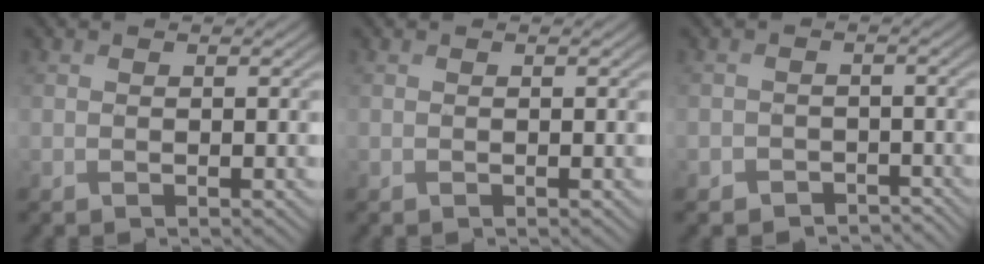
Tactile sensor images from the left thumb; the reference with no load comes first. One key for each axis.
{"total": 0.0}
{"total": 3.0, "fx": -2.1, "fy": 2.1, "fz": 0.4, "tx": 0.000, "ty": -0.003, "tz": -0.036}